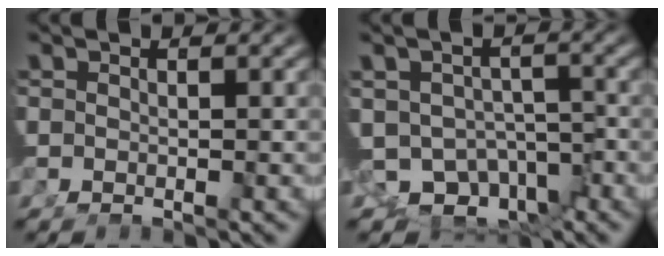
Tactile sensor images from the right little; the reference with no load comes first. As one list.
[{"total": 13.4, "force": [-5.6, 11.0, 5.1], "torque": [-0.113, -0.063, -0.081]}]